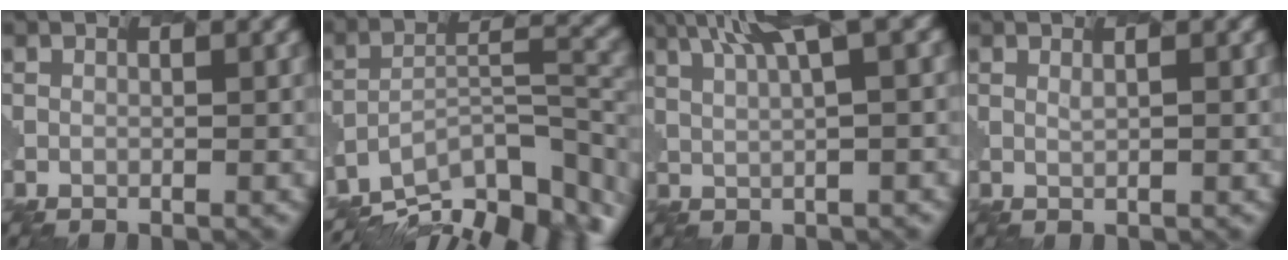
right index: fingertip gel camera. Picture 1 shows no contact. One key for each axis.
{"total": 12.2, "fx": -10.5, "fy": 3.8, "fz": 5.0, "tx": -0.103, "ty": 0.016, "tz": -0.160}
{"total": 7.8, "fx": 4.3, "fy": 1.6, "fz": 6.3, "tx": -0.078, "ty": 0.032, "tz": 0.066}
{"total": 0.5, "fx": 0.5, "fy": -0.2, "fz": -0.2, "tx": -0.012, "ty": 0.003, "tz": 0.005}